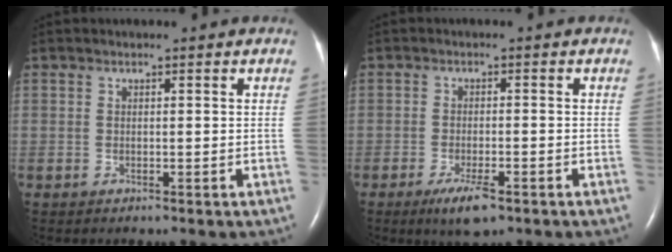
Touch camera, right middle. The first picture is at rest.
{"total": 4.7, "force": [-2.8, 1.0, 3.5], "torque": [-0.071, -0.008, -0.044]}